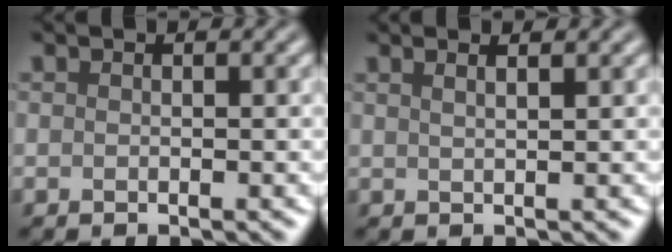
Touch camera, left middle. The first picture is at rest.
{"total": 2.9, "force": [1.8, 1.3, 1.9], "torque": [-0.001, 0.014, -0.010]}